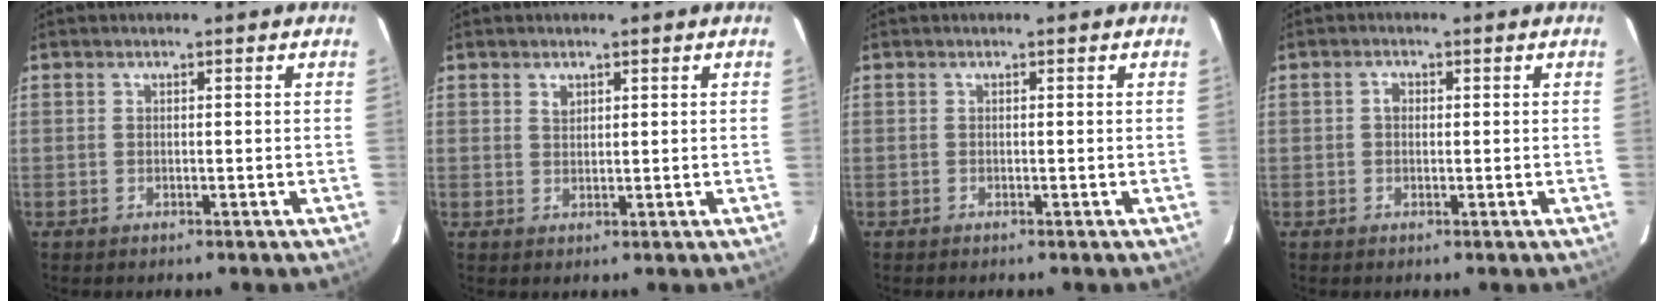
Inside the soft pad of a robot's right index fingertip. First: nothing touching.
{"total": 1.4, "force": [0.9, 1.0, 0.6], "torque": [-0.008, 0.004, 0.016]}
{"total": 0.0}
{"total": 1.4, "force": [0.1, 1.2, 0.8], "torque": [-0.014, 0.007, -0.002]}